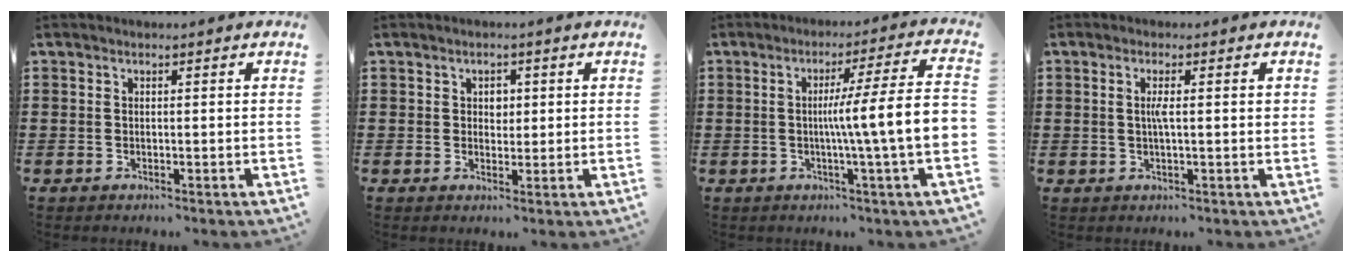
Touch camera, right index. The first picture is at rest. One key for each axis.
{"total": 1.9, "fx": 0.5, "fy": 1.5, "fz": 1.0, "tx": -0.016, "ty": 0.006, "tz": 0.006}
{"total": 10.1, "fx": -0.7, "fy": -0.2, "fz": 10.1, "tx": -0.166, "ty": -0.016, "tz": -0.021}
{"total": 2.8, "fx": 0.3, "fy": 0.3, "fz": 2.8, "tx": -0.054, "ty": -0.003, "tz": 0.004}